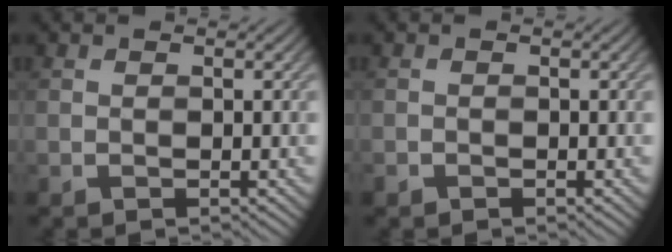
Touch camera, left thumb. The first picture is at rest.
{"total": 0.7, "force": [-0.6, 0.4, 0.1], "torque": [-0.004, -0.005, -0.011]}